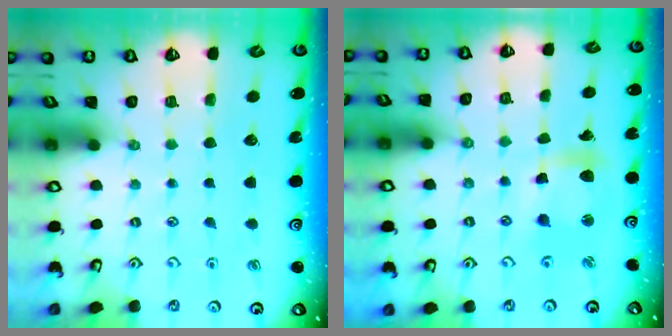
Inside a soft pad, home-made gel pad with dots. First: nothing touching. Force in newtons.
{"total": 10.8, "press": 10.7, "slide": 1.5}